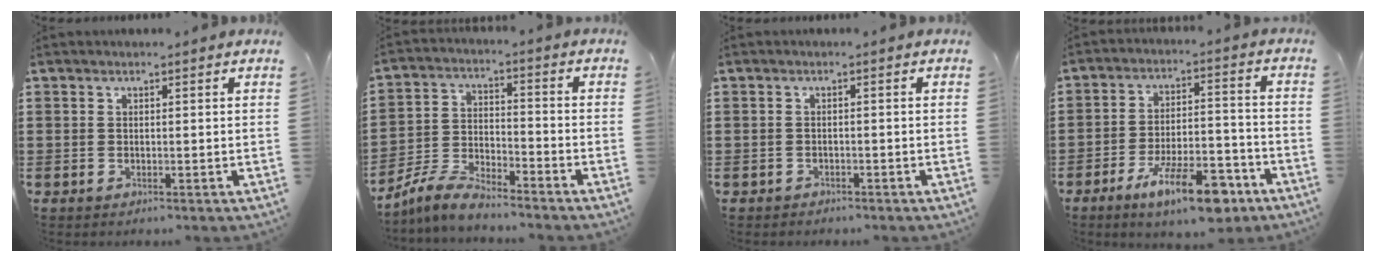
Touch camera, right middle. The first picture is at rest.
{"total": 6.5, "force": [-6.0, 1.1, 2.3], "torque": [-0.062, 0.003, -0.122]}
{"total": 0.9, "force": [-0.8, 0.3, 0.0], "torque": [-0.002, 0.002, -0.019]}
{"total": 11.8, "force": [-7.8, 3.1, 8.2], "torque": [-0.136, 0.026, -0.141]}